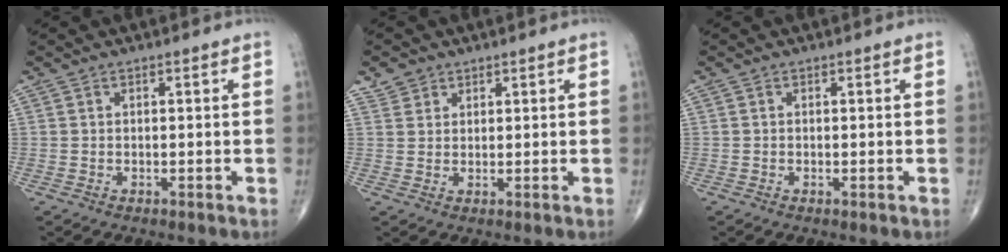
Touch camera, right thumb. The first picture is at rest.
{"total": 2.6, "force": [1.8, 1.9, 0.2], "torque": [0.009, -0.003, 0.029]}
{"total": 0.0}